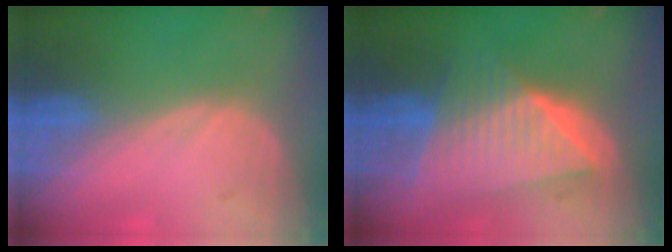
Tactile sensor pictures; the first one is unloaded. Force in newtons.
{"total": 9.6, "press": 9.5, "slide": 0.6}